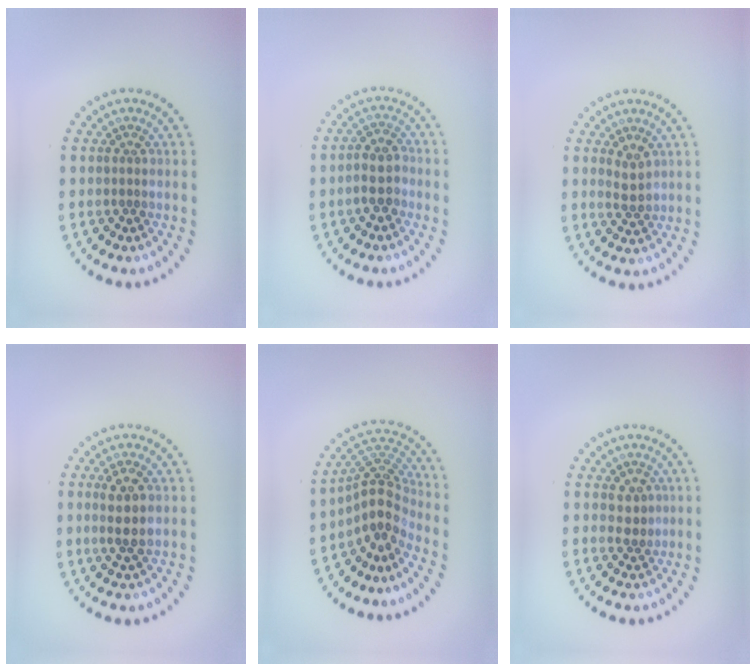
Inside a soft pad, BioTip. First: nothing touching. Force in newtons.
{"total": 2.7, "press": 2.4, "slide": 1.1}
{"total": 1.7, "press": 1.6, "slide": 0.5}
{"total": 2.7, "press": 2.5, "slide": 1.1}
{"total": 4.2, "press": 3.1, "slide": 2.9}
{"total": 1.9, "press": 1.8, "slide": 0.7}